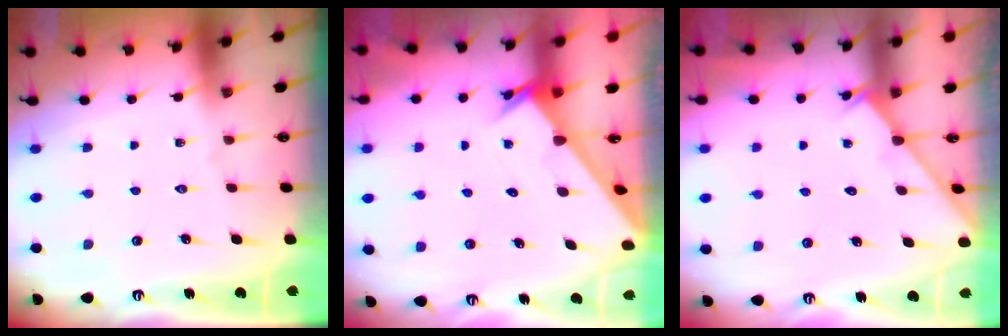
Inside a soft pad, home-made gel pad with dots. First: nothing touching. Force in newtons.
{"total": 1.5, "press": 1.5, "slide": 0.1}
{"total": 2.6, "press": 2.5, "slide": 0.4}